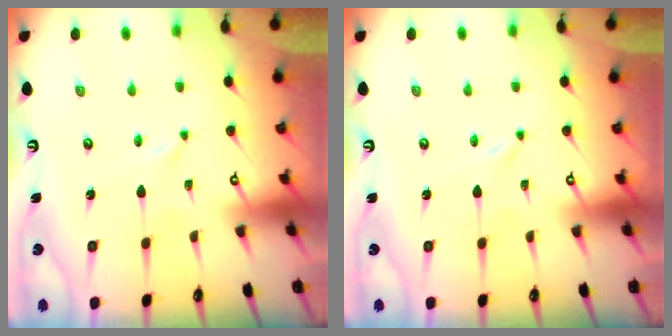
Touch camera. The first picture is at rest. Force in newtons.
{"total": 0.0}